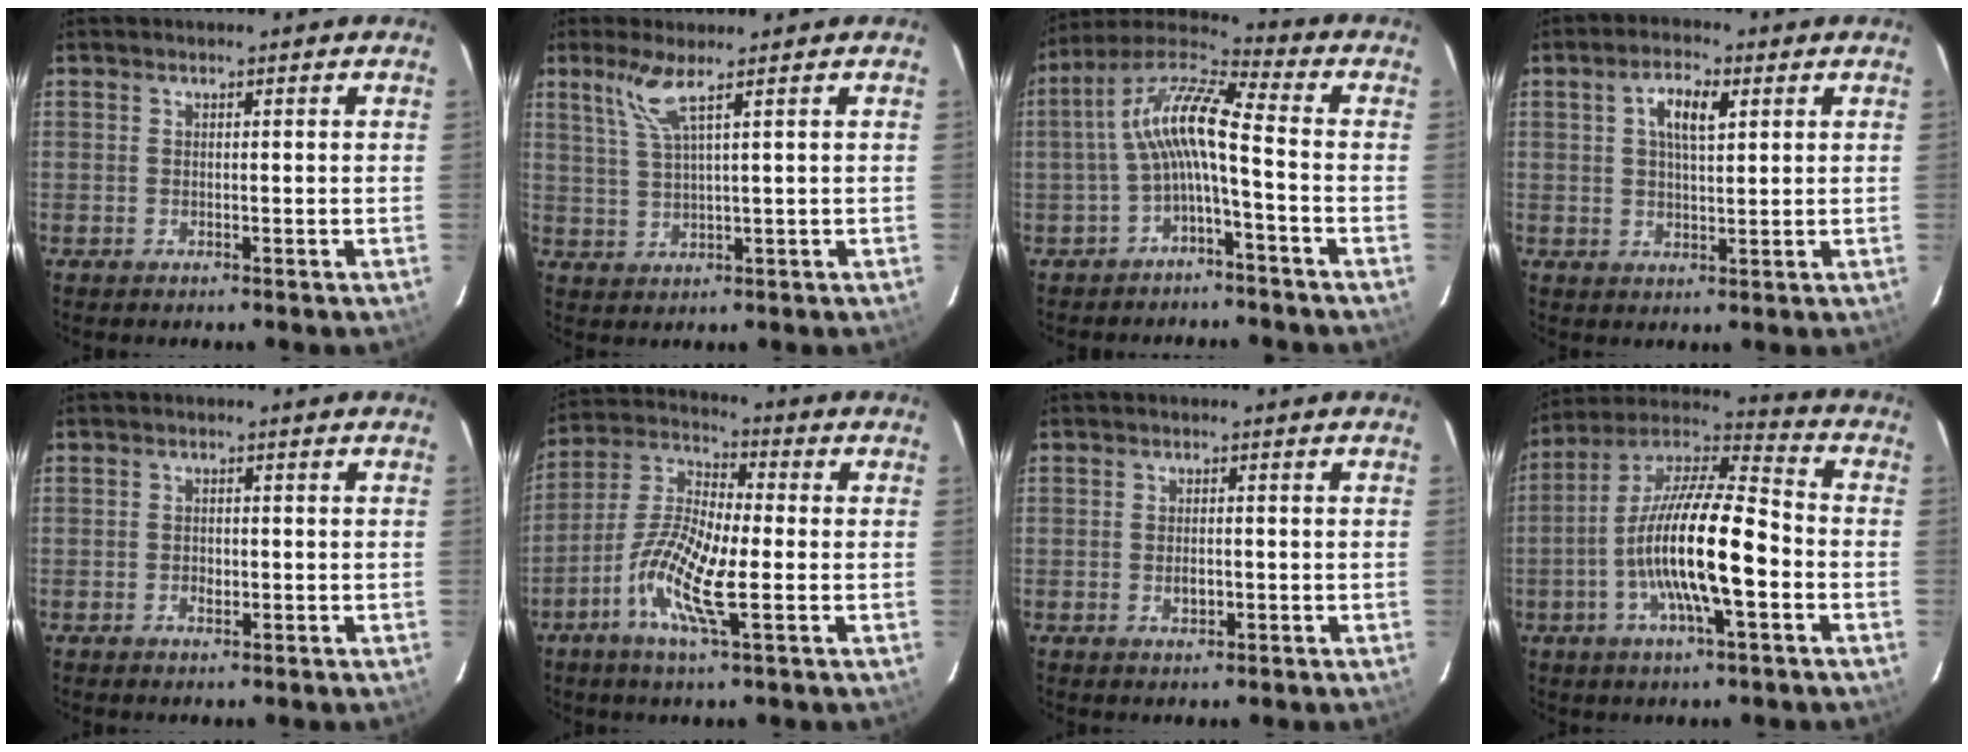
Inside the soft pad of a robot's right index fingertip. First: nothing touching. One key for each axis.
{"total": 4.7, "fx": 2.9, "fy": -0.3, "fz": 3.7, "tx": -0.080, "ty": -0.004, "tz": 0.065}
{"total": 10.2, "fx": -1.9, "fy": 1.6, "fz": 9.9, "tx": -0.211, "ty": 0.023, "tz": -0.042}
{"total": 5.5, "fx": 2.0, "fy": 2.2, "fz": 4.6, "tx": -0.082, "ty": 0.011, "tz": 0.037}
{"total": 1.6, "fx": -0.5, "fy": 1.1, "fz": 0.9, "tx": -0.018, "ty": 0.000, "tz": -0.009}
{"total": 11.9, "fx": -3.9, "fy": 2.7, "fz": 11.0, "tx": -0.228, "ty": -0.003, "tz": -0.088}
{"total": 2.1, "fx": -0.5, "fy": 1.2, "fz": 1.7, "tx": -0.029, "ty": -0.002, "tz": -0.008}
{"total": 17.4, "fx": -4.5, "fy": 3.8, "fz": 16.3, "tx": -0.304, "ty": -0.005, "tz": -0.092}